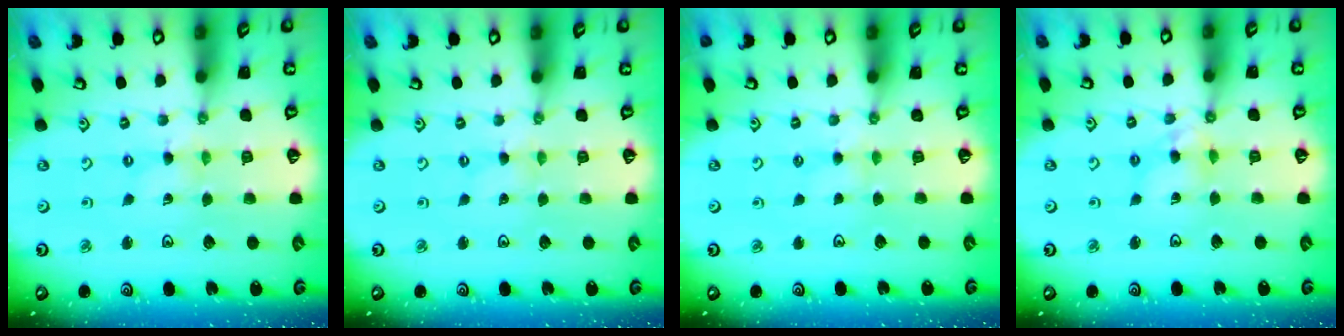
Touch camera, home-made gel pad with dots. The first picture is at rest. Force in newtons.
{"total": 0.0}
{"total": 2.3, "press": 2.3, "slide": 0.4}
{"total": 6.2, "press": 6.2, "slide": 0.4}